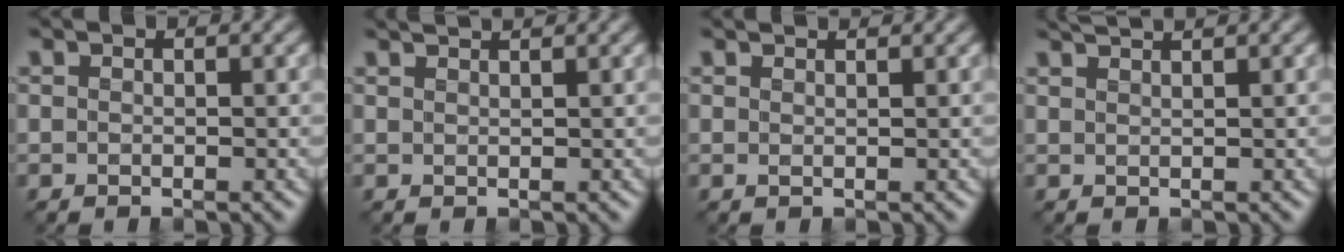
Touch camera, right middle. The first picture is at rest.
{"total": 1.9, "force": [1.6, 0.5, 0.8], "torque": [0.007, 0.007, 0.007]}
{"total": 1.3, "force": [1.2, 0.2, 0.4], "torque": [-0.004, 0.002, 0.009]}
{"total": 2.1, "force": [1.9, 0.3, 0.9], "torque": [0.000, 0.009, 0.022]}